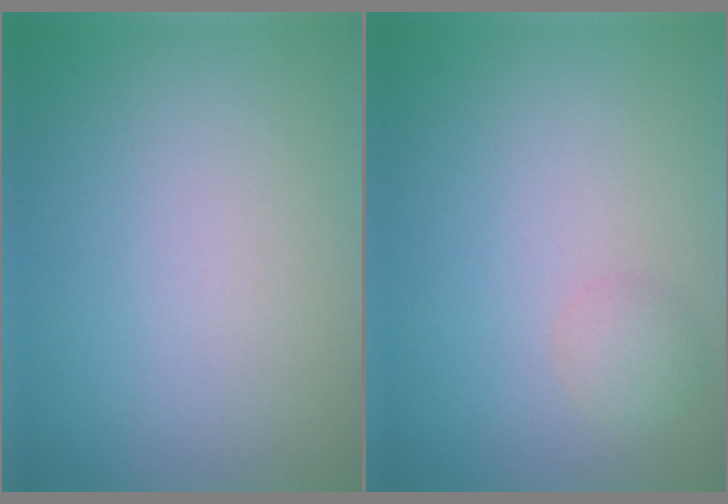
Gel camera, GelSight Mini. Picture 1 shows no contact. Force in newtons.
{"total": 1.5, "press": 1.5, "slide": 0.1}